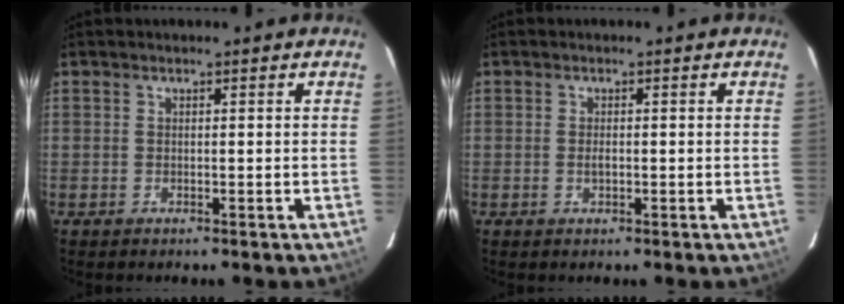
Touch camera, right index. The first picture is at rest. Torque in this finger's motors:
{"motor_torque": [-0.02, 0.03, 0.01, 0.02]}